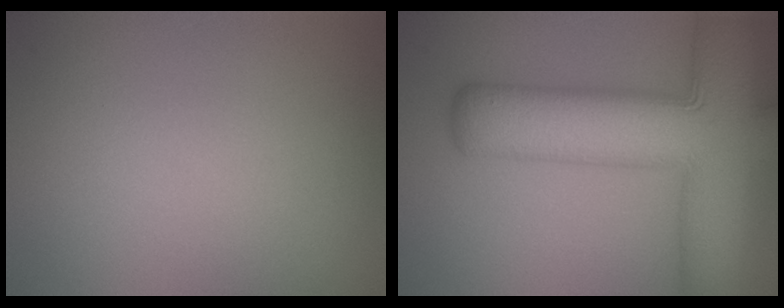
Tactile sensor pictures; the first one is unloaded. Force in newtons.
{"total": 12.8, "press": 12.8, "slide": 0.5}